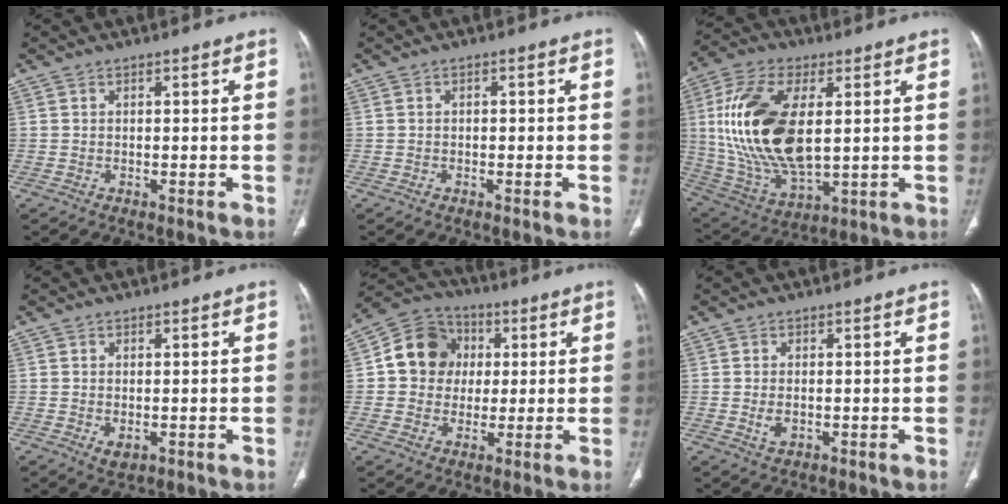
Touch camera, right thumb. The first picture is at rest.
{"total": 0.7, "force": [-0.1, 0.5, 0.5], "torque": [-0.006, 0.004, -0.003]}
{"total": 22.3, "force": [3.1, 11.4, 18.9], "torque": [-0.388, -0.015, 0.063]}
{"total": 2.2, "force": [-0.5, 1.3, 1.8], "torque": [-0.030, -0.003, -0.001]}
{"total": 11.7, "force": [1.7, 10.4, 5.0], "torque": [-0.054, 0.013, 0.020]}
{"total": 2.5, "force": [-0.3, 1.5, 2.0], "torque": [-0.041, -0.005, -0.001]}